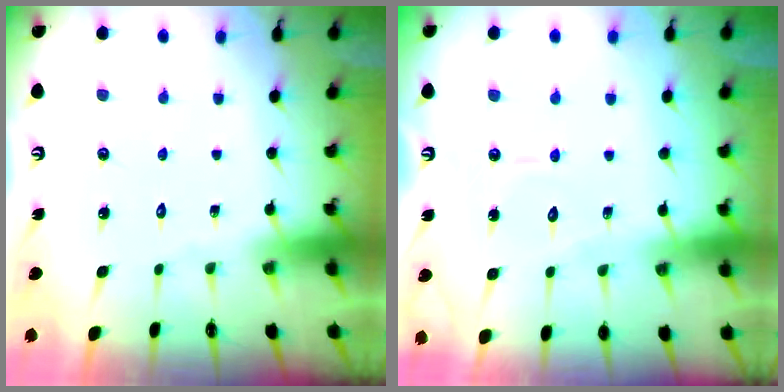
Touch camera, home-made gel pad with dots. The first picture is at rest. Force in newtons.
{"total": 5.7, "press": 5.7, "slide": 0.4}